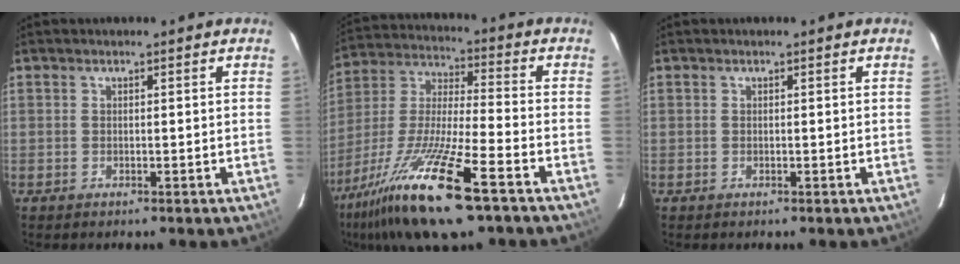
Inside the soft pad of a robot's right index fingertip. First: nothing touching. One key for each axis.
{"total": 21.2, "fx": -13.1, "fy": 3.1, "fz": 16.3, "tx": -0.330, "ty": -0.043, "tz": -0.246}
{"total": 0.0}